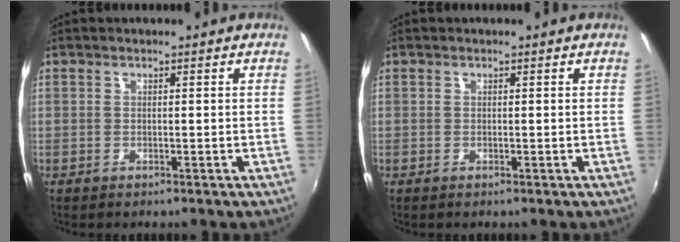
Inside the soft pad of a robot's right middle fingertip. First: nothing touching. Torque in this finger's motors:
{"motor_torque": [0.00, 0.00, 0.00, 0.00]}